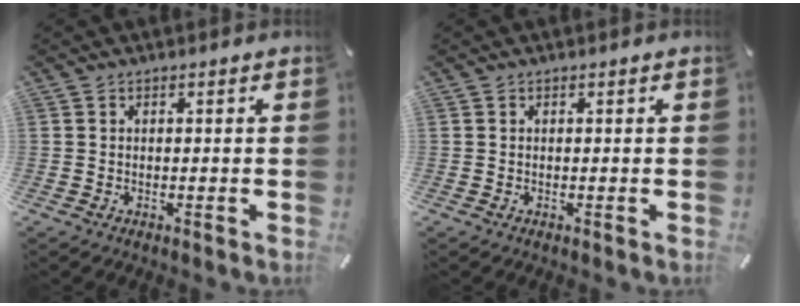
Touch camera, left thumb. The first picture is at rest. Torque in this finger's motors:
{"motor_torque": [-0.04, -0.03, 0.00, 0.11, 0.00]}